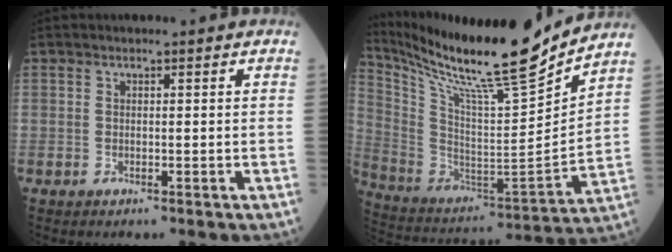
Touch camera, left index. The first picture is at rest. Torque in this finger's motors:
{"motor_torque": [0.84, -1.30, 0.05, 0.11]}